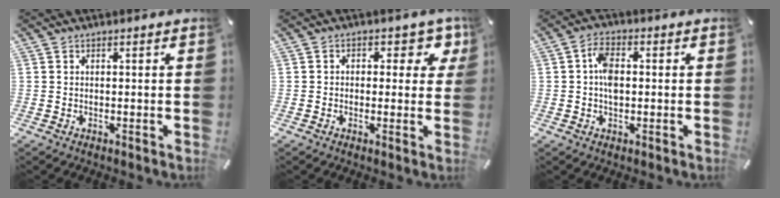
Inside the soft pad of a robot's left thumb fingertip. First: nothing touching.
{"total": 5.8, "force": [1.5, 4.1, 3.7], "torque": [-0.039, -0.003, 0.020]}
{"total": 5.4, "force": [0.2, 3.3, 4.3], "torque": [-0.082, 0.003, 0.000]}